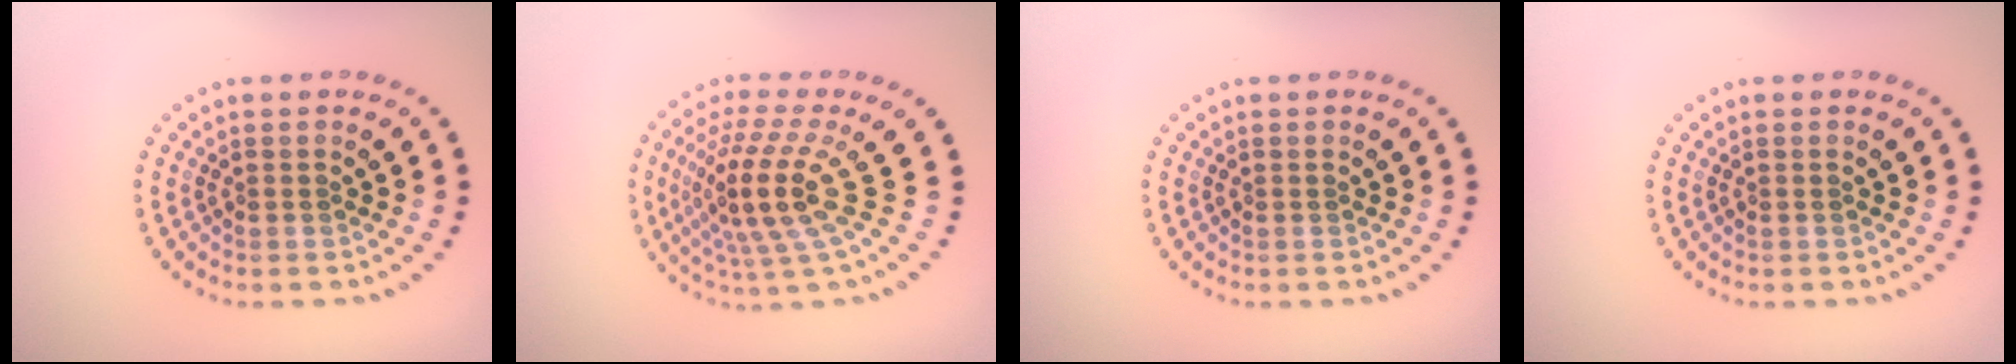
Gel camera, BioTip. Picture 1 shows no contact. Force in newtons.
{"total": 5.4, "press": 4.0, "slide": 3.7}
{"total": 0.0}
{"total": 0.0}